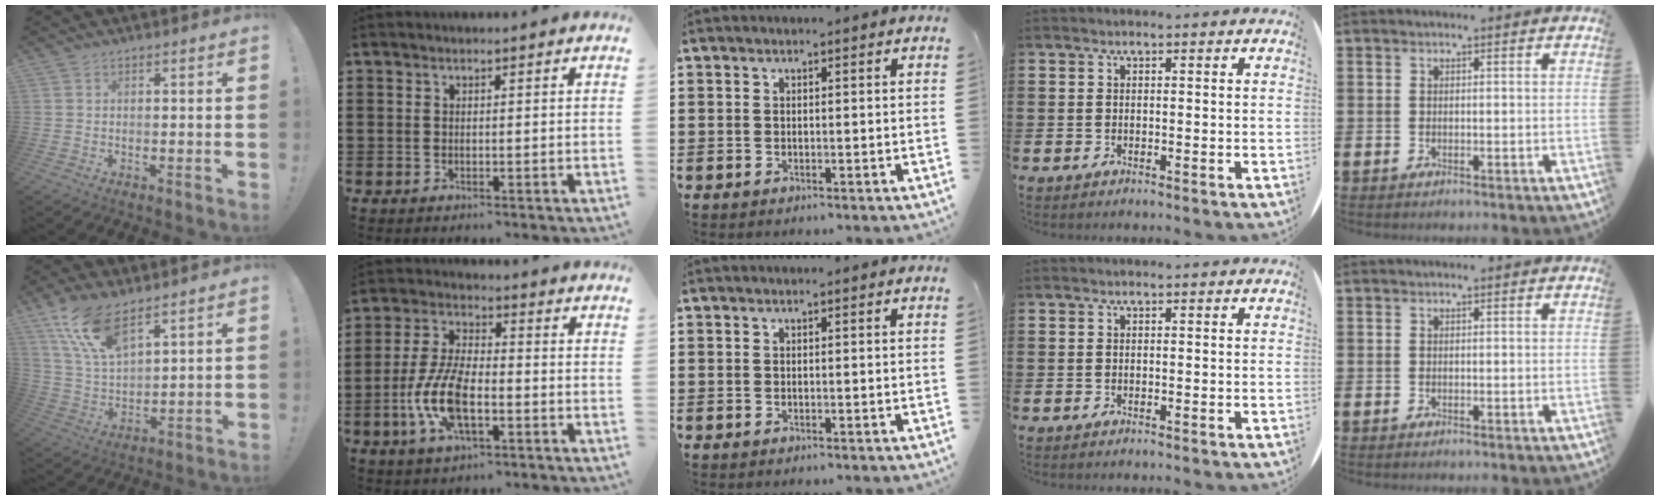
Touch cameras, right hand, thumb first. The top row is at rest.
{"thumb": {"total": 13.1, "force": [9.6, 4.7, 7.7], "torque": [-0.167, -0.051, 0.178]}, "index": {"total": 9.9, "force": [-2.9, 4.4, 8.4], "torque": [-0.203, -0.011, -0.060]}}